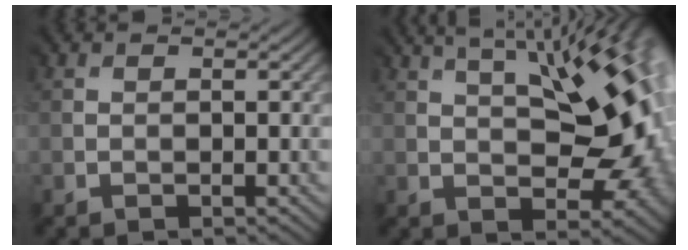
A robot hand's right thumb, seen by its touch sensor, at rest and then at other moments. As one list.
[{"total": 14.9, "force": [4.0, 6.2, 12.9], "torque": [-0.165, 0.048, 0.065]}]